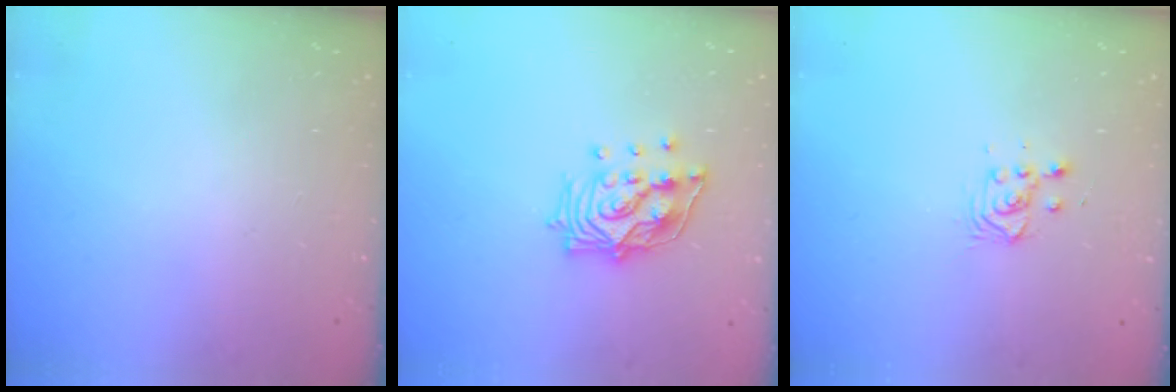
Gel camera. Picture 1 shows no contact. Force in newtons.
{"total": 14.5, "press": 14.4, "slide": 1.6}
{"total": 3.6, "press": 3.6, "slide": 0.1}